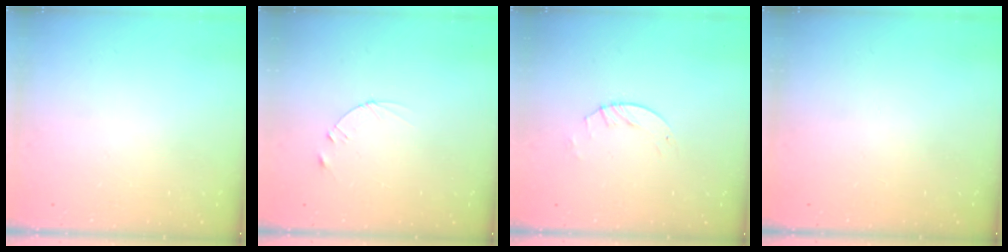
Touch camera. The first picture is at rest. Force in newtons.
{"total": 2.4, "press": 2.3, "slide": 0.2}
{"total": 2.6, "press": 2.6, "slide": 0.3}
{"total": 0.0}